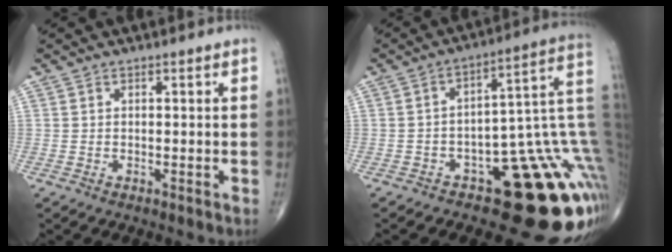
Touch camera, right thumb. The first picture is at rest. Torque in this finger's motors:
{"motor_torque": [2.53, 1.43, 0.95, -1.83, 0.22]}